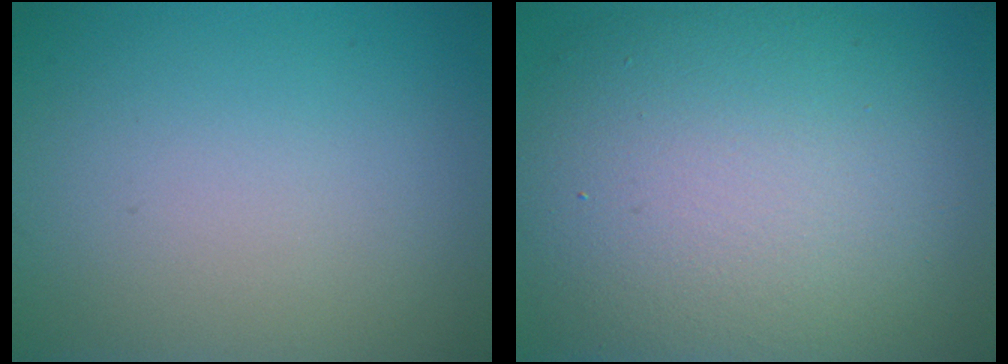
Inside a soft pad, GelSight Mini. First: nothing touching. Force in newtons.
{"total": 12.9, "press": 12.8, "slide": 1.3}